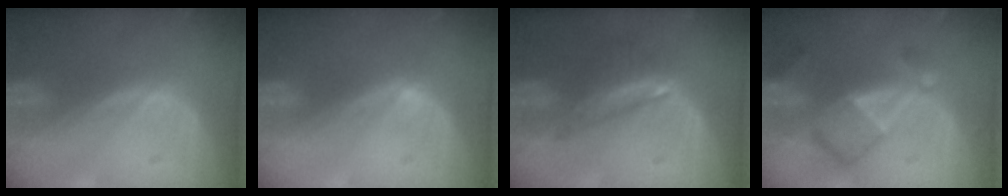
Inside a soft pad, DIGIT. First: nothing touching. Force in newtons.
{"total": 1.1, "press": 0.8, "slide": 0.7}
{"total": 6.1, "press": 5.3, "slide": 3.0}
{"total": 7.4, "press": 6.4, "slide": 3.8}